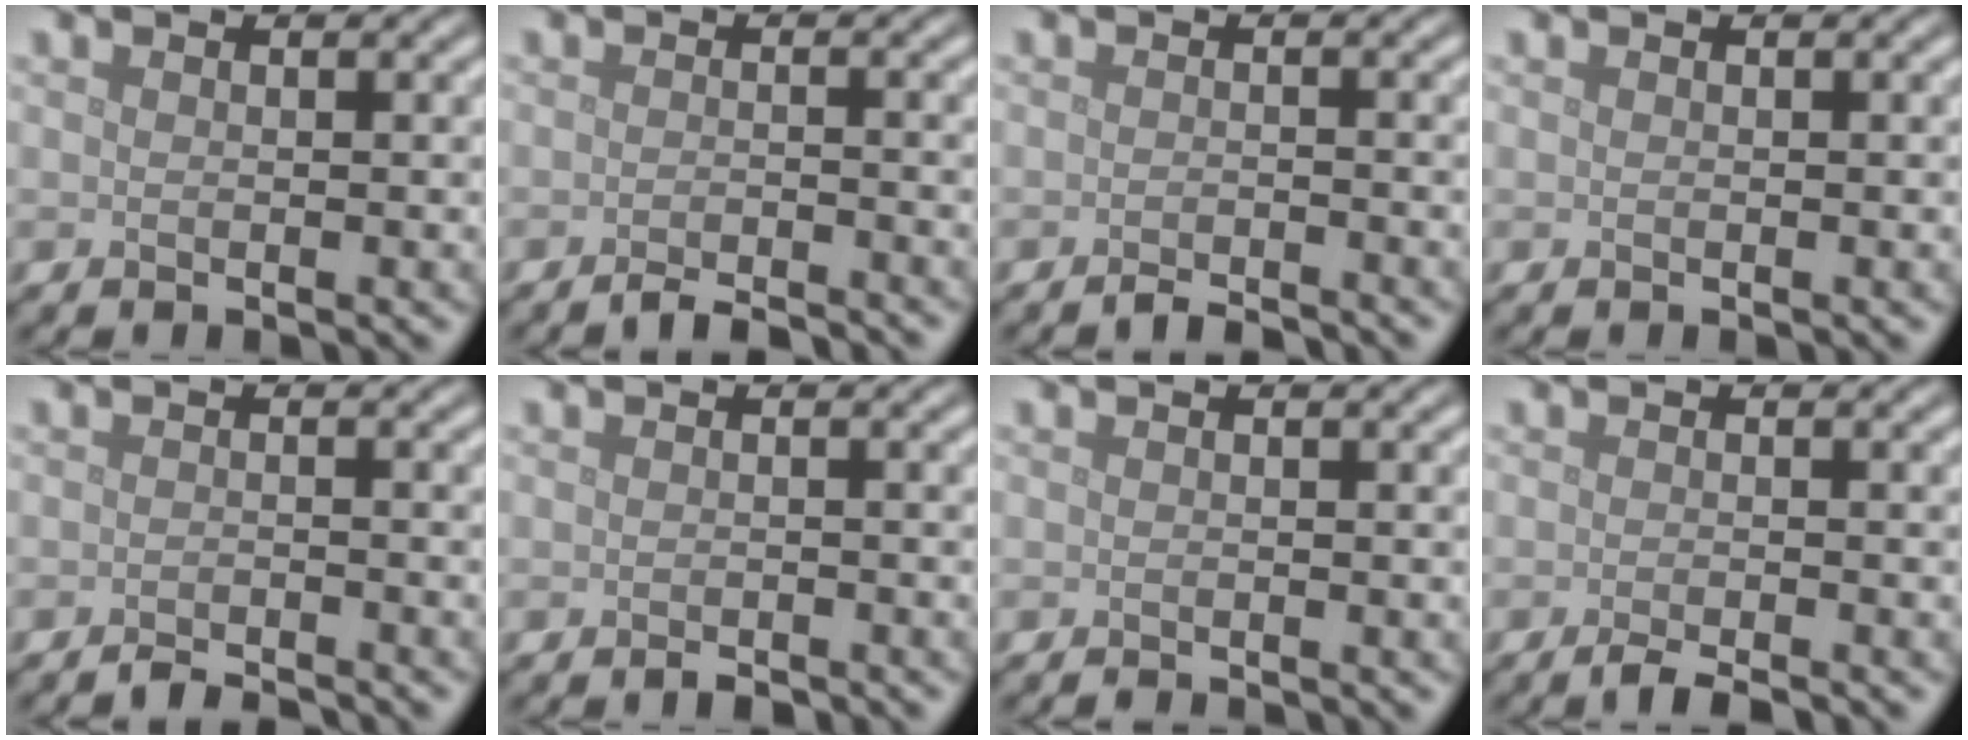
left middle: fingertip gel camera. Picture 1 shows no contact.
{"total": 2.5, "force": [-2.2, 0.3, 1.1], "torque": [-0.008, 0.000, -0.041]}
{"total": 1.8, "force": [-1.7, 0.2, 0.7], "torque": [-0.004, 0.000, -0.030]}
{"total": 0.0}
{"total": 2.0, "force": [-1.9, 0.2, 0.7], "torque": [-0.003, -0.001, -0.034]}
{"total": 1.0, "force": [-0.8, 0.2, 0.4], "torque": [-0.006, -0.003, -0.014]}
{"total": 0.7, "force": [-0.7, 0.0, 0.2], "torque": [0.001, -0.002, -0.013]}
{"total": 2.2, "force": [-1.6, 0.3, 1.4], "torque": [-0.015, -0.003, -0.034]}